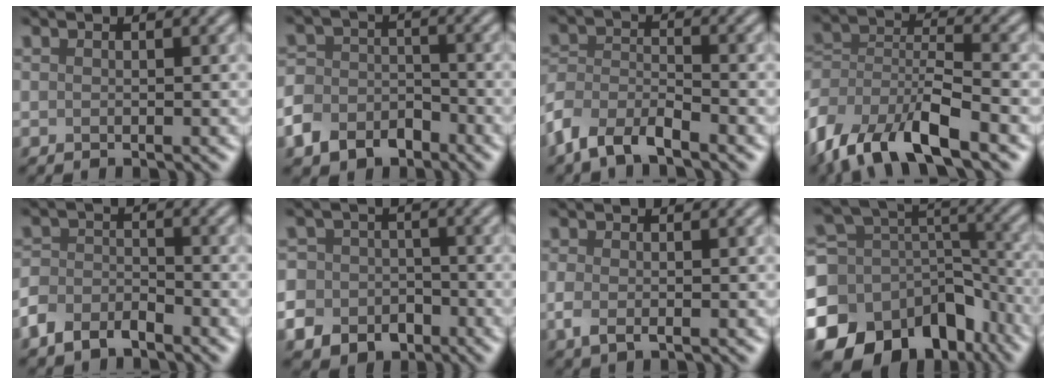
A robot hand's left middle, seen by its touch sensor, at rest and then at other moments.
{"total": 5.1, "force": [-3.3, 3.5, 1.6], "torque": [-0.030, 0.000, -0.071]}
{"total": 5.0, "force": [-3.9, 1.8, 2.5], "torque": [-0.048, -0.002, -0.087]}
{"total": 10.2, "force": [-6.4, 3.9, 6.9], "torque": [-0.134, -0.007, -0.134]}
{"total": 3.6, "force": [-2.6, 1.9, 1.4], "torque": [-0.030, 0.000, -0.062]}
{"total": 9.9, "force": [-4.9, 8.4, 1.7], "torque": [-0.035, -0.035, -0.098]}
{"total": 1.7, "force": [-0.5, 0.9, 1.4], "torque": [-0.033, -0.006, -0.011]}
{"total": 16.0, "force": [-8.9, 11.4, 6.9], "torque": [-0.171, -0.013, -0.137]}